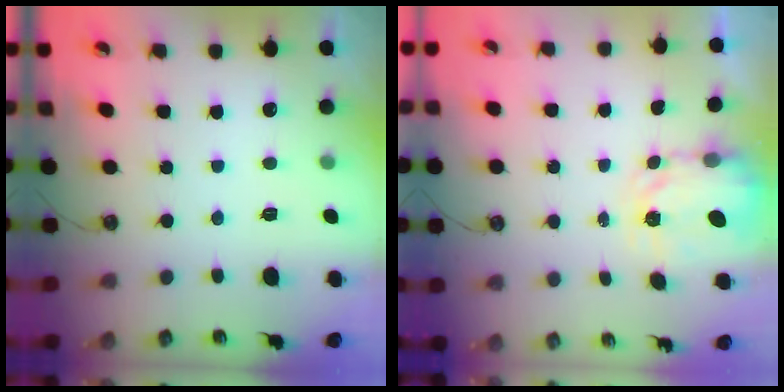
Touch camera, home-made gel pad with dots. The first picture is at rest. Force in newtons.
{"total": 3.4, "press": 3.3, "slide": 0.4}